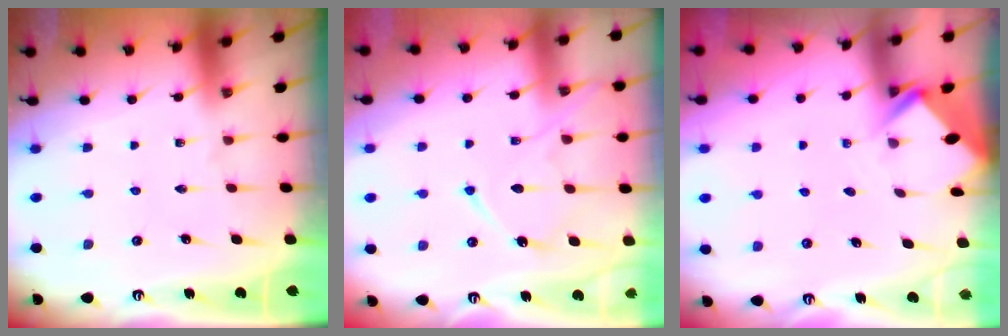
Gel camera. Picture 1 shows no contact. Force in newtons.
{"total": 10.7, "press": 10.6, "slide": 0.7}
{"total": 2.7, "press": 2.7, "slide": 0.2}